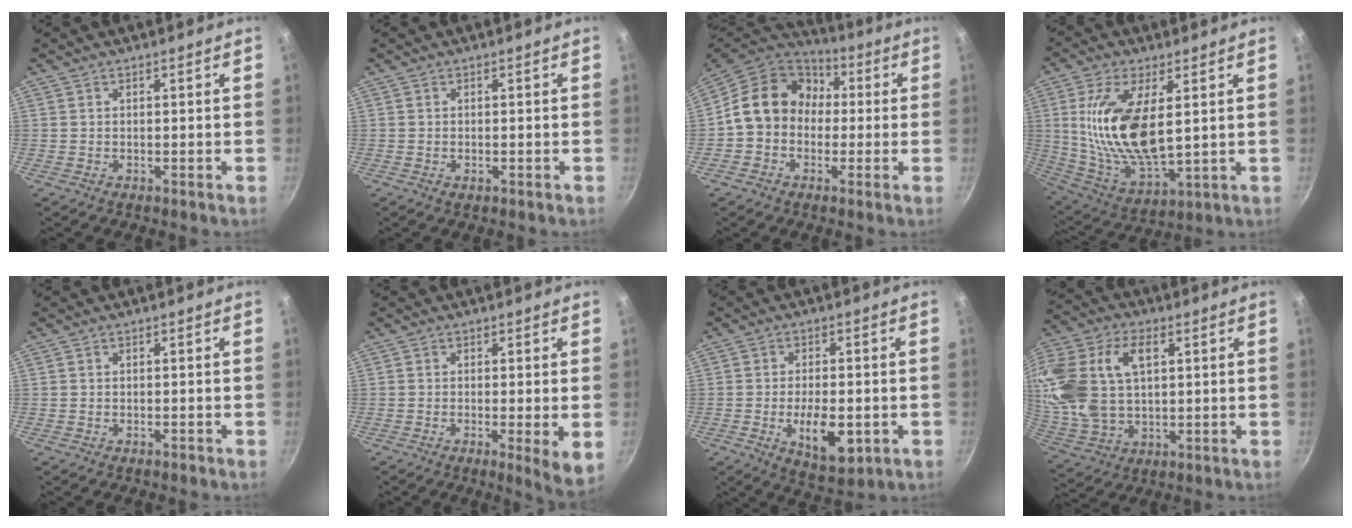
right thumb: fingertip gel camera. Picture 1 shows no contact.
{"total": 1.0, "force": [-0.3, 0.5, 0.8], "torque": [-0.012, 0.000, -0.005]}
{"total": 14.7, "force": [0.8, 12.4, 7.9], "torque": [-0.097, 0.040, -0.007]}
{"total": 18.0, "force": [3.4, 8.1, 15.7], "torque": [-0.305, -0.025, 0.074]}
{"total": 0.6, "force": [-0.4, 0.4, 0.3], "torque": [-0.005, 0.003, -0.006]}
{"total": 5.8, "force": [-0.9, 0.8, 5.7], "torque": [-0.084, -0.014, -0.012]}
{"total": 12.3, "force": [-3.3, 5.8, 10.4], "torque": [-0.156, 0.005, -0.044]}
{"total": 22.9, "force": [5.8, 14.8, 16.4], "torque": [-0.363, 0.008, 0.115]}